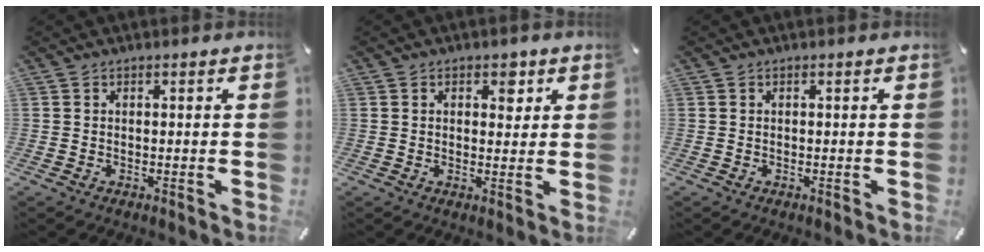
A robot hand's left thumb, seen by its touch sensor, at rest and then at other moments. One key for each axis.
{"total": 3.5, "fx": 1.3, "fy": 2.3, "fz": 2.2, "tx": -0.010, "ty": -0.010, "tz": 0.011}
{"total": 0.0}